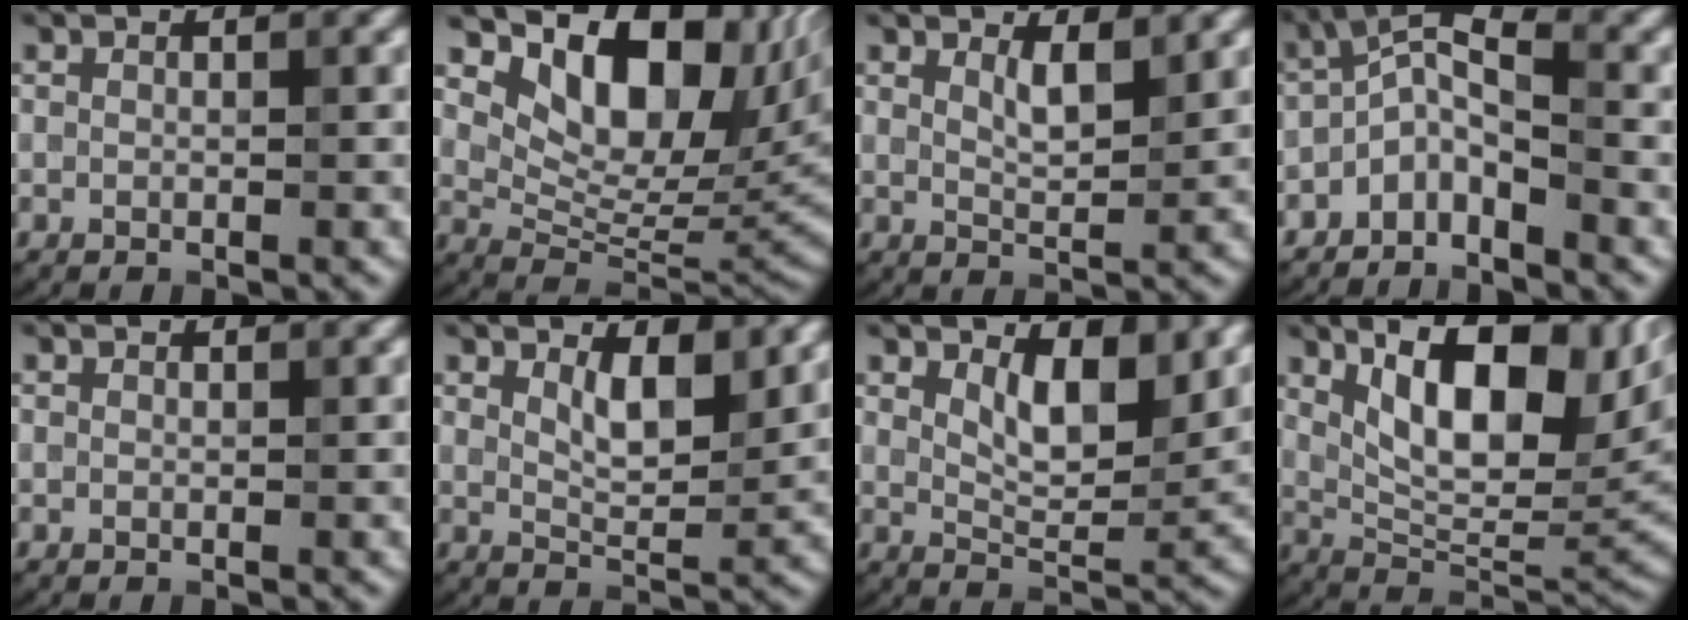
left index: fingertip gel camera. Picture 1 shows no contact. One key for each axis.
{"total": 11.7, "fx": 5.9, "fy": 6.3, "fz": 7.9, "tx": -0.114, "ty": -0.009, "tz": 0.110}
{"total": 2.3, "fx": 1.5, "fy": 0.6, "fz": 1.6, "tx": -0.030, "ty": -0.006, "tz": 0.028}
{"total": 3.6, "fx": -2.1, "fy": 1.5, "fz": 2.6, "tx": -0.051, "ty": 0.012, "tz": -0.048}
{"total": 0.0}
{"total": 4.1, "fx": 2.0, "fy": 1.6, "fz": 3.1, "tx": -0.057, "ty": -0.008, "tz": 0.035}
{"total": 6.3, "fx": 3.0, "fy": 2.8, "fz": 4.7, "tx": -0.080, "ty": -0.010, "tz": 0.046}
{"total": 13.6, "fx": 4.5, "fy": 5.3, "fz": 11.6, "tx": -0.169, "ty": 0.005, "tz": 0.075}